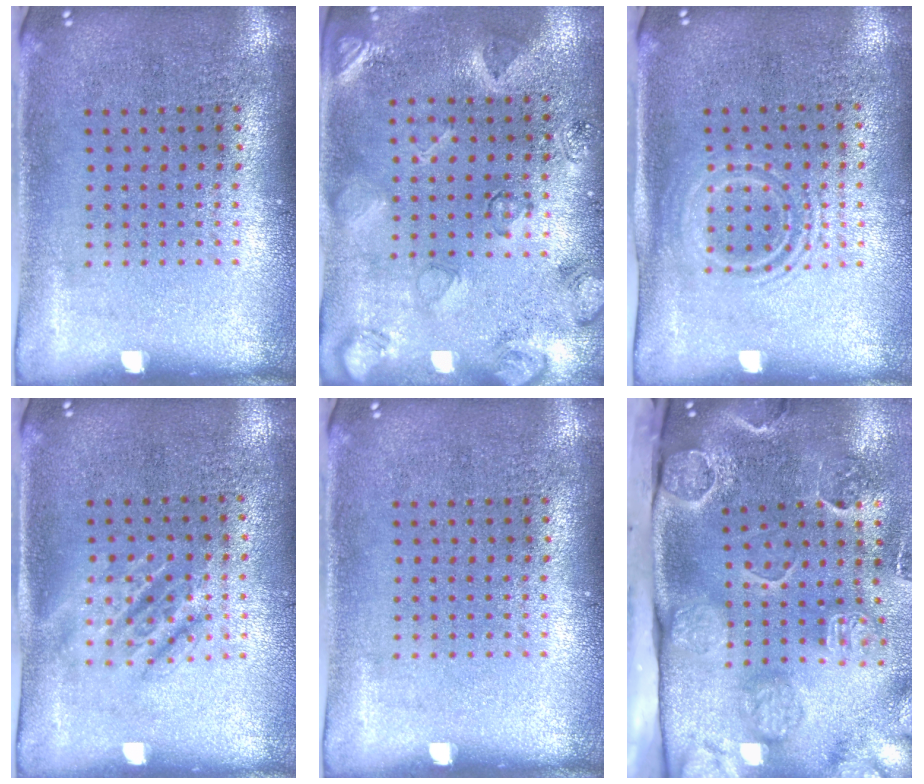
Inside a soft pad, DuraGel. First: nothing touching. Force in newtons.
{"total": 2.6, "press": 1.9, "slide": 1.7}
{"total": 1.4, "press": 1.2, "slide": 0.7}
{"total": 1.4, "press": 1.2, "slide": 0.7}
{"total": 0.0}
{"total": 3.9, "press": 3.3, "slide": 2.1}